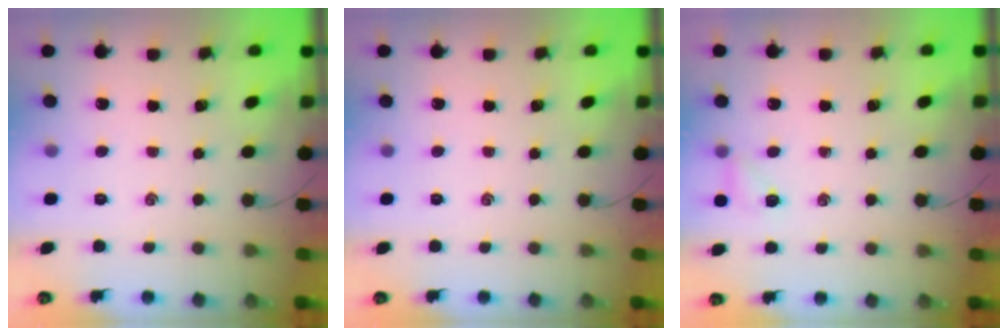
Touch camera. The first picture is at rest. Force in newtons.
{"total": 0.0}
{"total": 4.4, "press": 4.2, "slide": 1.2}